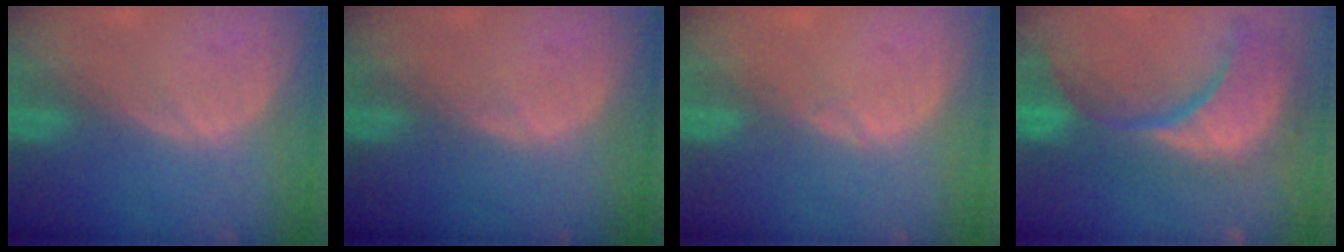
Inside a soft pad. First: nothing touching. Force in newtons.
{"total": 0.5, "press": 0.5, "slide": 0.0}
{"total": 0.6, "press": 0.5, "slide": 0.3}
{"total": 15.3, "press": 12.1, "slide": 9.3}